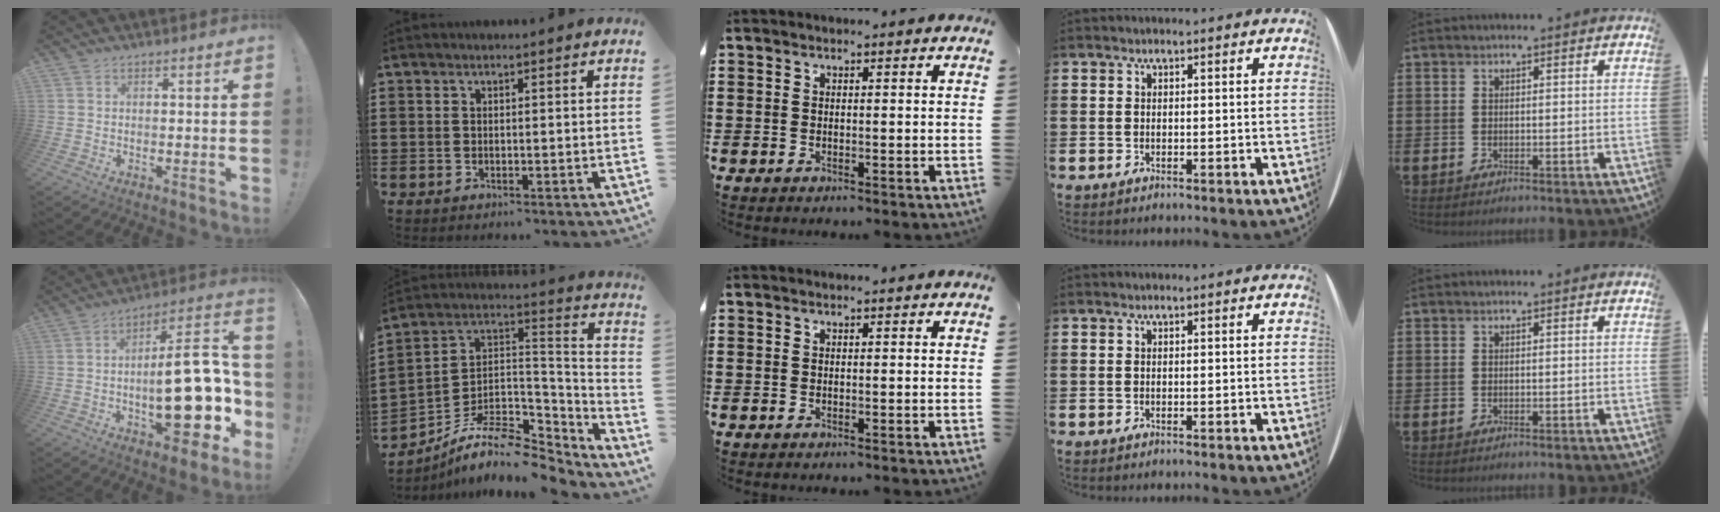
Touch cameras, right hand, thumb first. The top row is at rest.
{"thumb": {"total": 24.8, "force": [-4.6, 10.4, 22.0], "torque": [-0.295, 0.032, -0.059]}, "index": {"total": 9.6, "force": [-7.5, 3.6, 4.9], "torque": [-0.102, 0.003, -0.147]}}